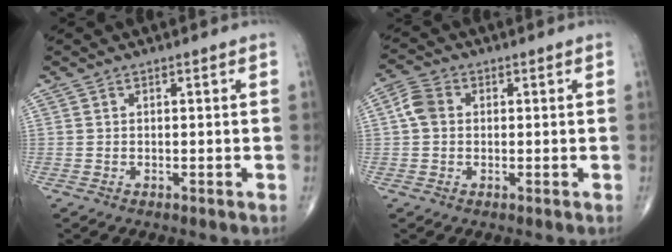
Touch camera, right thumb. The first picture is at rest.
{"total": 4.3, "force": [0.4, 3.4, 2.6], "torque": [-0.052, 0.012, 0.000]}